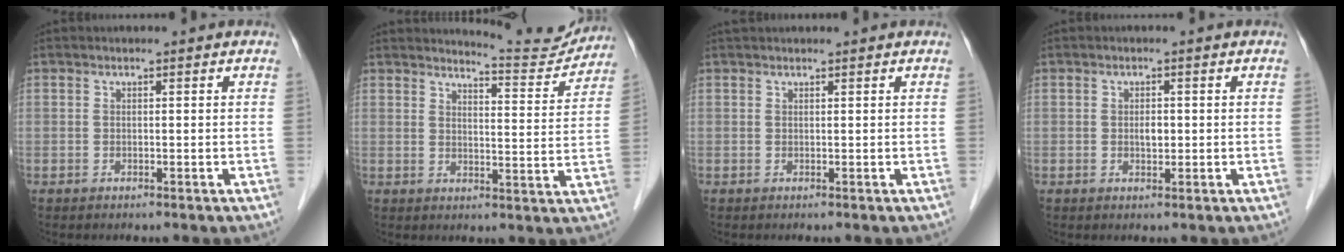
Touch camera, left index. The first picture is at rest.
{"total": 8.0, "force": [8.0, -0.1, -0.3], "torque": [-0.003, -0.029, 0.098]}
{"total": 1.4, "force": [1.3, 0.1, 0.5], "torque": [-0.007, 0.022, 0.026]}
{"total": 1.5, "force": [-0.2, 0.8, 1.3], "torque": [-0.021, -0.004, -0.003]}